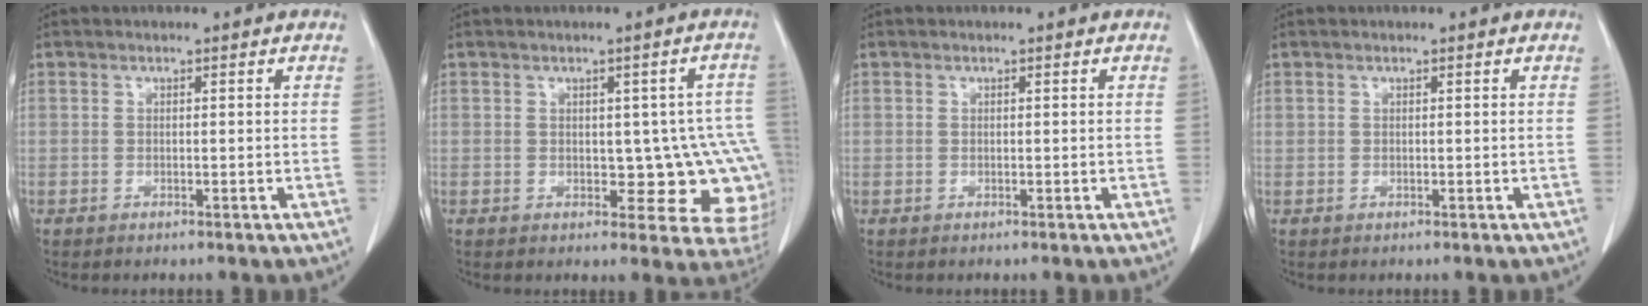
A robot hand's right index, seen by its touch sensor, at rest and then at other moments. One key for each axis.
{"total": 8.9, "fx": -1.0, "fy": 4.3, "fz": 7.7, "tx": -0.072, "ty": 0.013, "tz": -0.003}
{"total": 0.0}
{"total": 0.0}